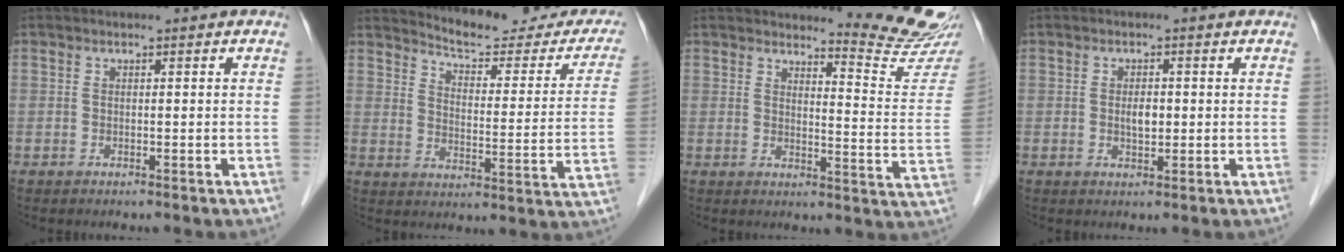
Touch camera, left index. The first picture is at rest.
{"total": 18.2, "force": [17.2, 3.6, 4.7], "torque": [-0.045, -0.062, 0.198]}
{"total": 11.0, "force": [10.9, -1.3, 1.4], "torque": [-0.016, -0.105, 0.122]}
{"total": 2.2, "force": [0.1, 1.1, 1.9], "torque": [-0.034, 0.000, 0.001]}